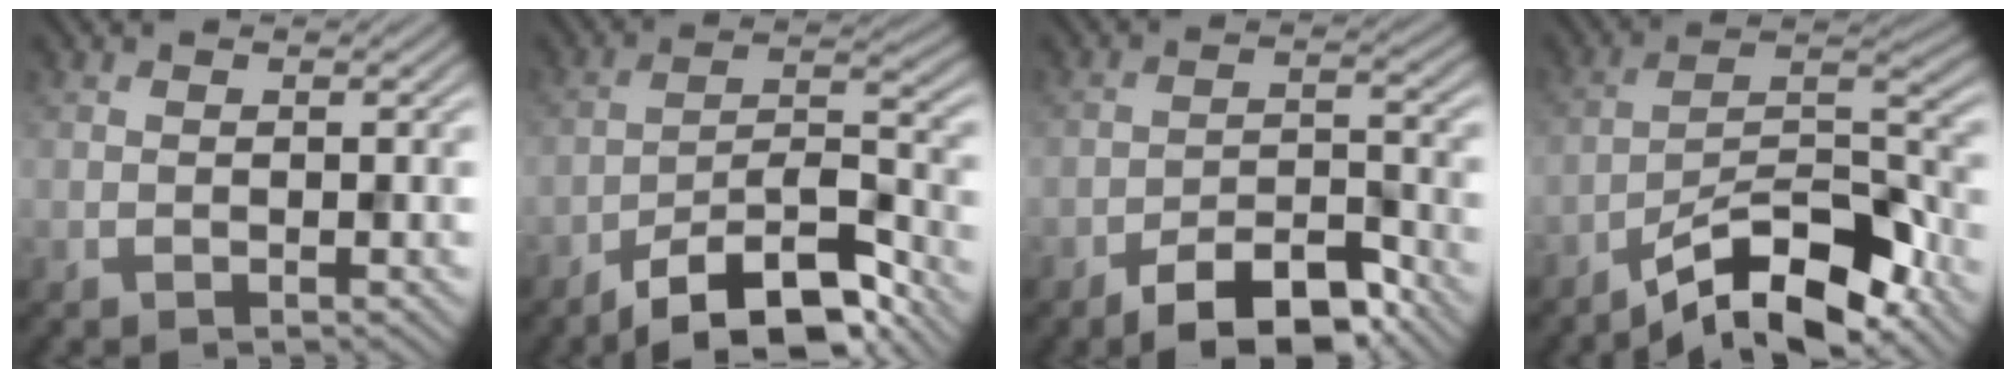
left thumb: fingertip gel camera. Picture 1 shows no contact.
{"total": 12.5, "force": [-9.6, 3.3, 7.2], "torque": [-0.120, 0.001, -0.169]}
{"total": 8.6, "force": [-6.2, 2.9, 5.1], "torque": [-0.072, 0.003, -0.113]}
{"total": 12.2, "force": [-9.3, 2.9, 7.3], "torque": [-0.117, 0.011, -0.179]}